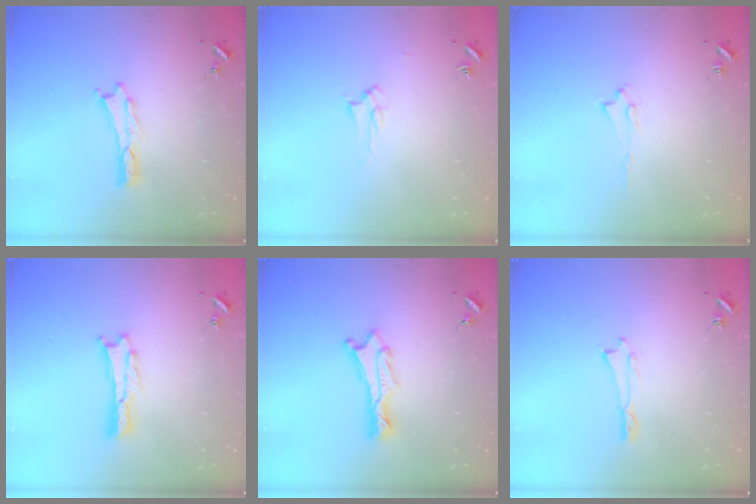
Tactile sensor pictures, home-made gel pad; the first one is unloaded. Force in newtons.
{"total": 2.8, "press": 2.8, "slide": 0.4}
{"total": 1.6, "press": 1.6, "slide": 0.2}
{"total": 0.7, "press": 0.7, "slide": 0.2}
{"total": 1.3, "press": 1.3, "slide": 0.1}
{"total": 0.0}